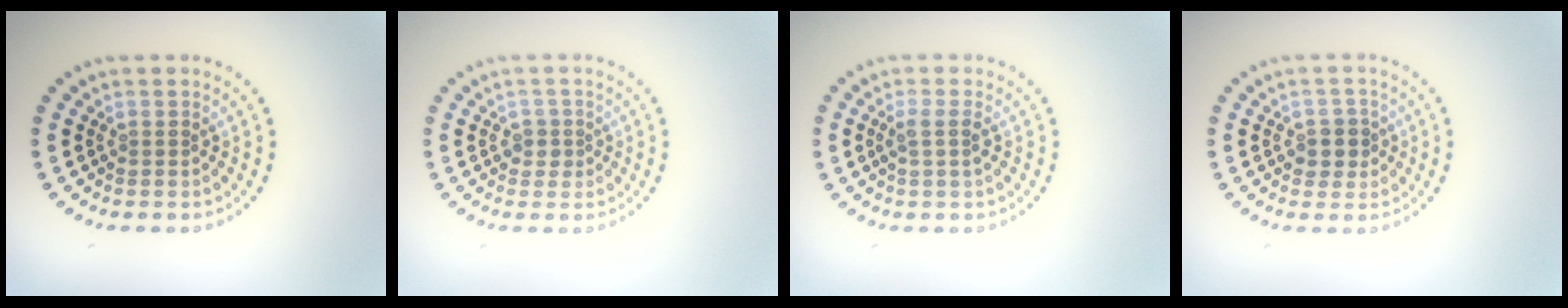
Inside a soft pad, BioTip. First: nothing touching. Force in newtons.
{"total": 1.4, "press": 1.2, "slide": 0.7}
{"total": 1.5, "press": 1.2, "slide": 0.9}
{"total": 2.2, "press": 2.0, "slide": 0.9}